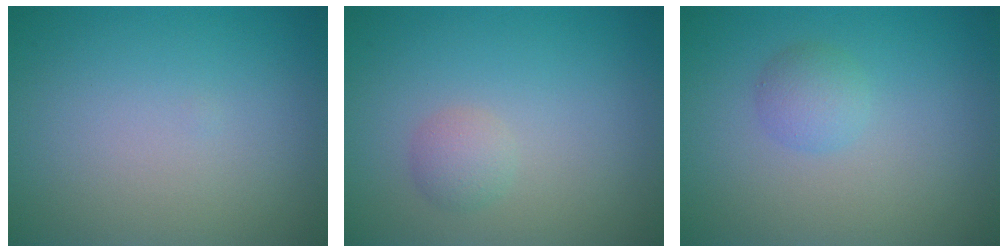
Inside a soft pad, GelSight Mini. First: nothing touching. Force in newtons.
{"total": 1.4, "press": 1.4, "slide": 0.1}
{"total": 1.7, "press": 1.7, "slide": 0.0}